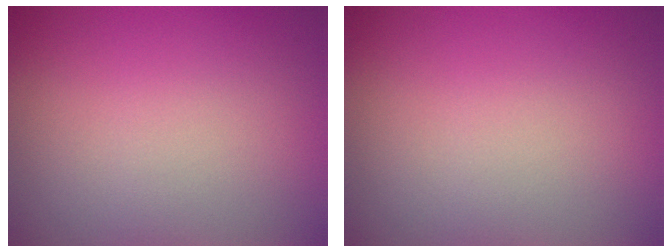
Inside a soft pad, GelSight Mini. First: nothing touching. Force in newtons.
{"total": 0.0}